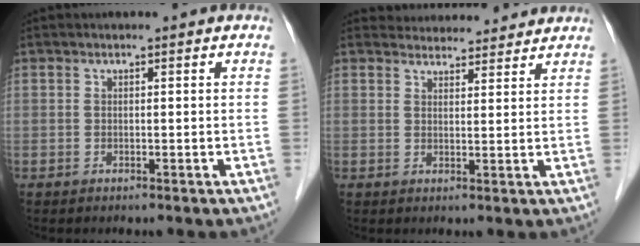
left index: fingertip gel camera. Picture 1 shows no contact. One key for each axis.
{"total": 7.7, "fx": 7.5, "fy": 1.8, "fz": 0.7, "tx": -0.001, "ty": 0.019, "tz": 0.089}